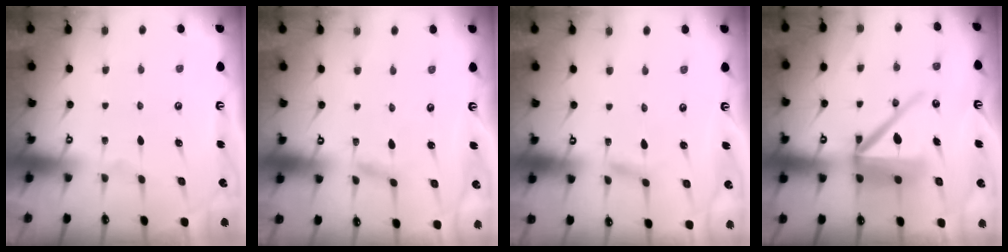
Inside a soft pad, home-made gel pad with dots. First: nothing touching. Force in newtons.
{"total": 1.9, "press": 1.9, "slide": 0.1}
{"total": 2.5, "press": 2.5, "slide": 0.2}
{"total": 15.1, "press": 15.0, "slide": 2.1}